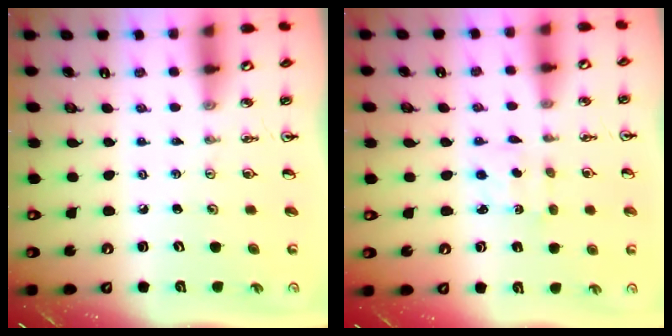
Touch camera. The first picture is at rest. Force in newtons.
{"total": 2.5, "press": 2.4, "slide": 0.5}